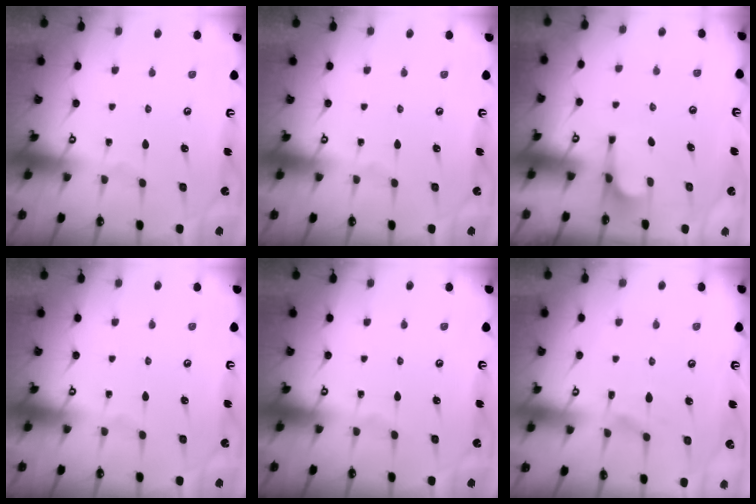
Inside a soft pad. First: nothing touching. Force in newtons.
{"total": 0.0}
{"total": 0.8, "press": 0.5, "slide": 0.7}
{"total": 0.0}
{"total": 0.0}
{"total": 1.9, "press": 1.4, "slide": 1.3}